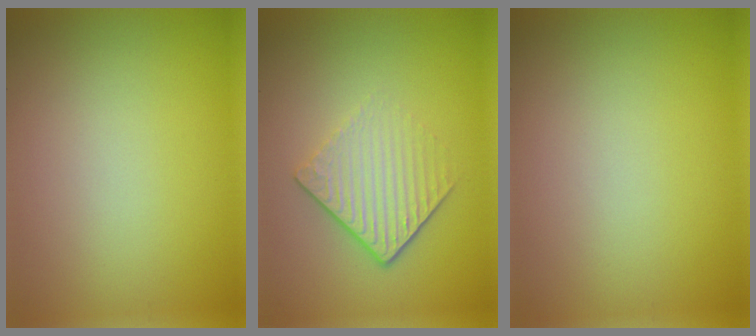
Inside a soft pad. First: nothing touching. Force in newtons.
{"total": 4.2, "press": 2.7, "slide": 3.3}
{"total": 0.0}